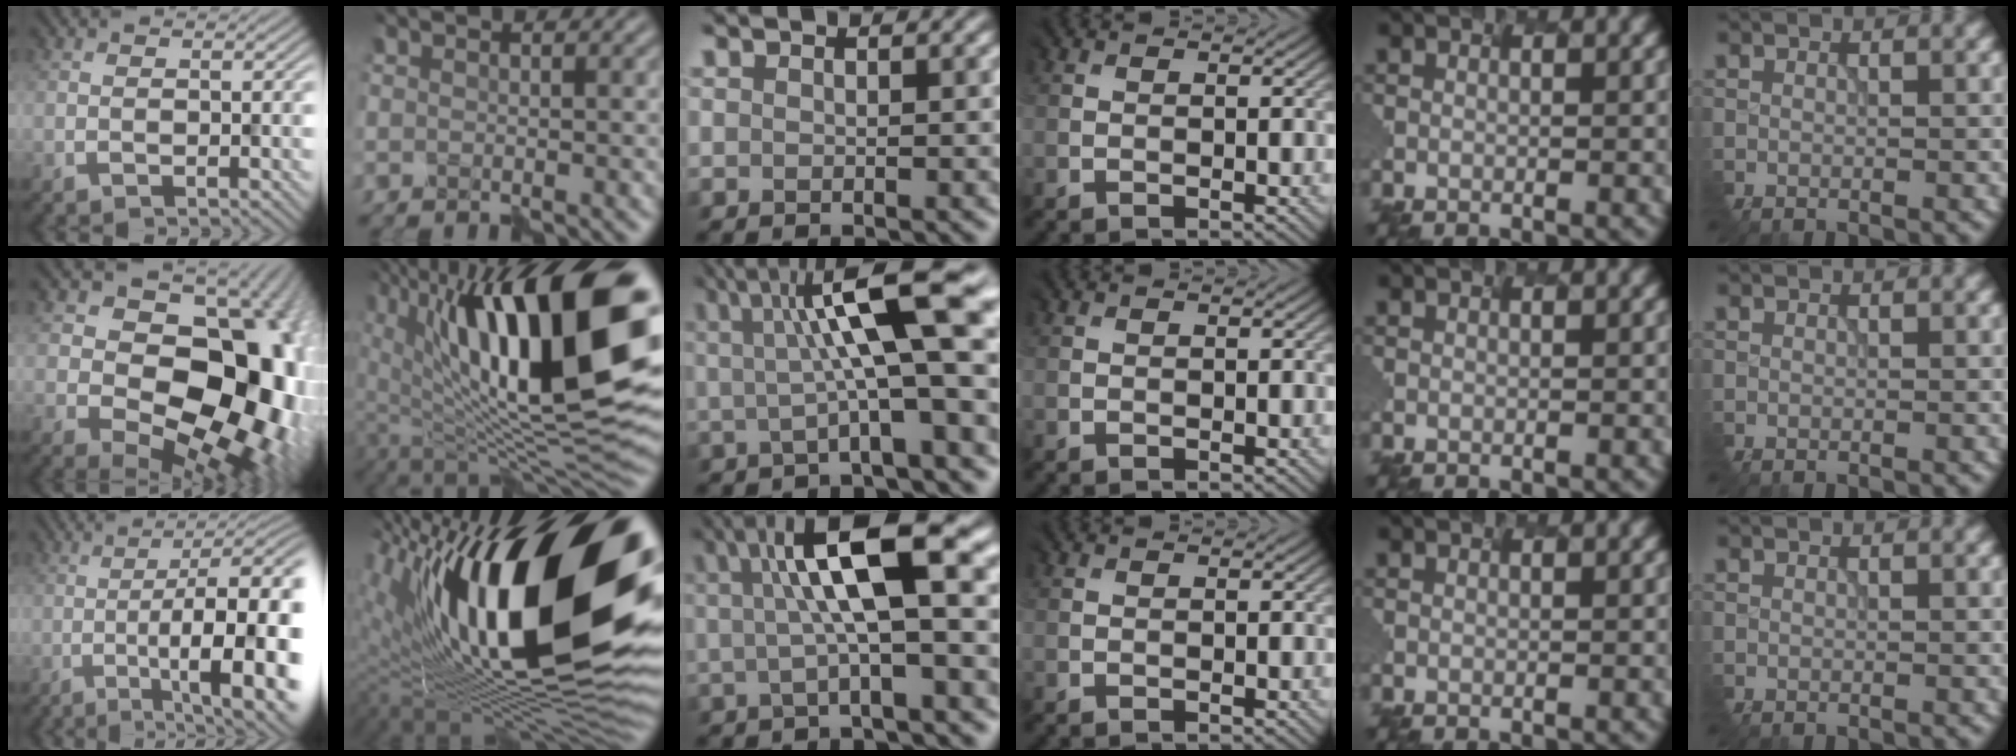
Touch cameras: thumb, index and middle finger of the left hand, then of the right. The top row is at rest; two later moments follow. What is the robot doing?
{"motion": "shake", "object": "plastic piggy bank"}